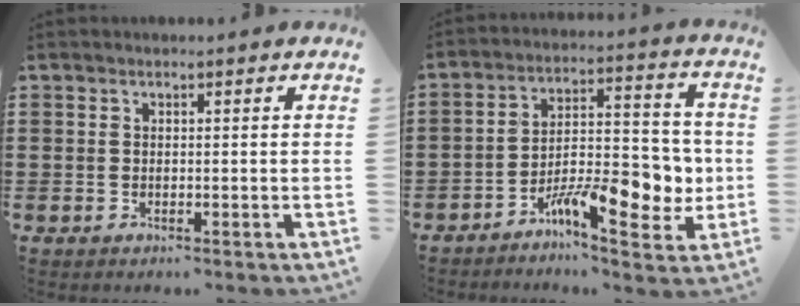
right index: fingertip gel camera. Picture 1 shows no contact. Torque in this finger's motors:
{"motor_torque": [1.16, -0.98, 0.59, 0.11]}